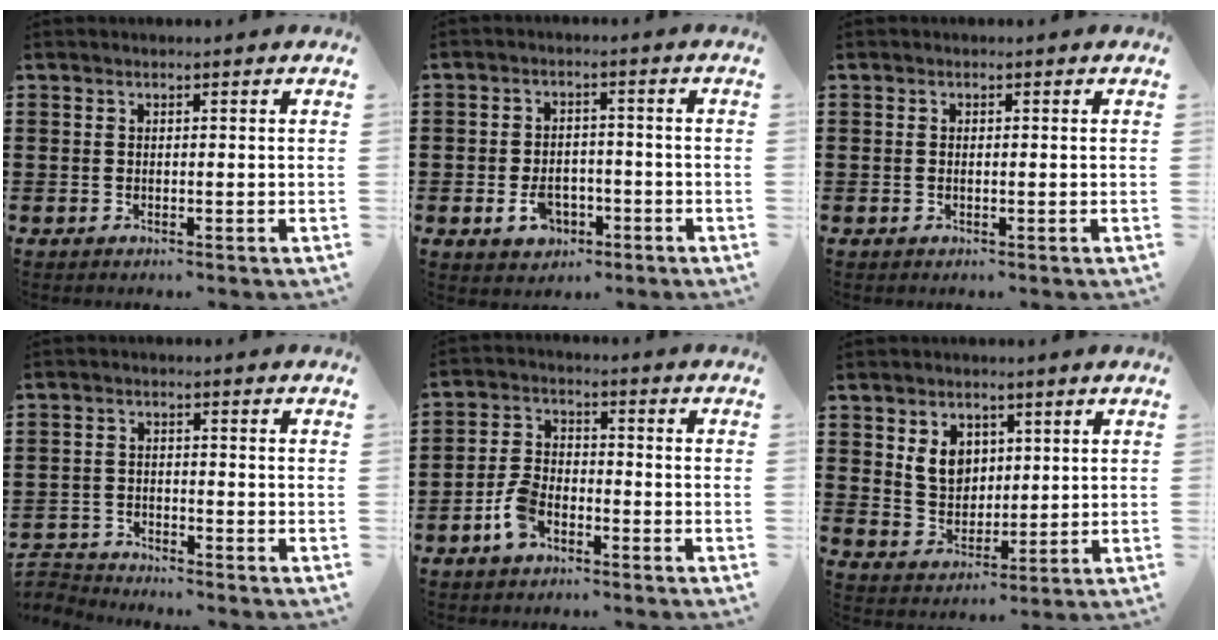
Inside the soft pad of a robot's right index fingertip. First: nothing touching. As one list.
[{"total": 4.5, "force": [-1.9, 3.2, 2.6], "torque": [-0.047, 0.001, -0.038]}, {"total": 0.6, "force": [-0.1, 0.2, 0.5], "torque": [-0.013, -0.003, -0.001]}, {"total": 2.9, "force": [-2.9, 0.3, -0.3], "torque": [-0.003, -0.001, -0.064]}, {"total": 5.6, "force": [-3.2, 2.8, 3.7], "torque": [-0.096, 0.002, -0.066]}, {"total": 5.9, "force": [2.2, 4.7, 2.7], "torque": [-0.064, 0.012, 0.039]}]